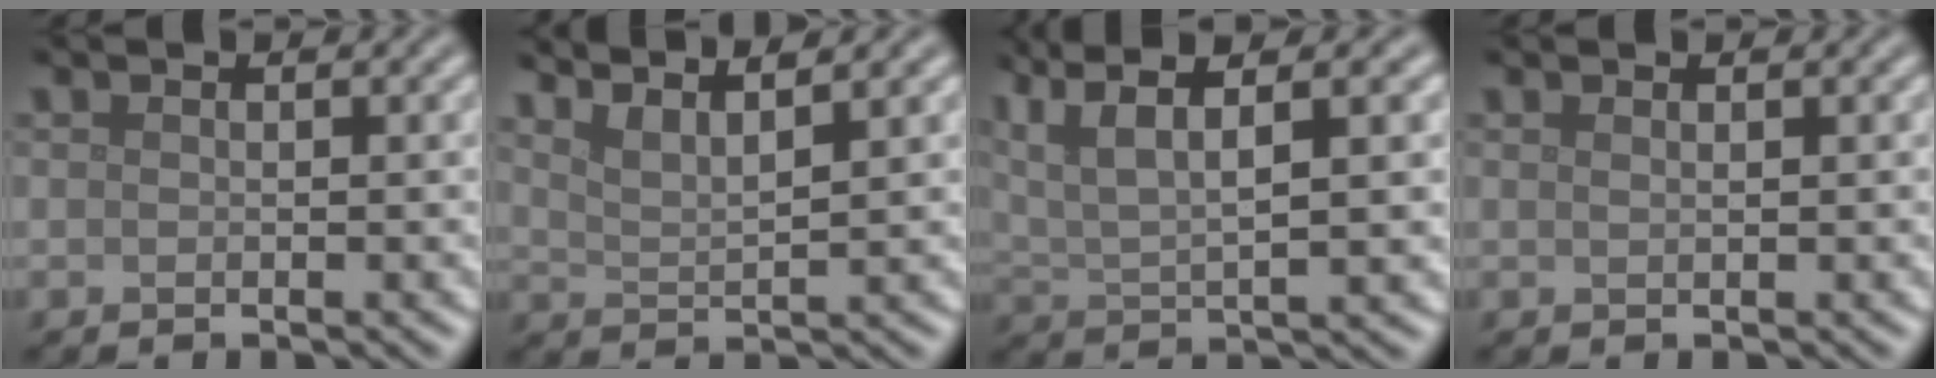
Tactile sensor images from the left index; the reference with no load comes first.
{"total": 4.2, "force": [3.4, 0.8, 2.2], "torque": [-0.030, 0.013, 0.047]}
{"total": 7.8, "force": [4.2, 2.2, 6.2], "torque": [-0.128, 0.017, 0.079]}
{"total": 0.7, "force": [0.4, 0.3, 0.5], "torque": [-0.003, 0.001, 0.004]}